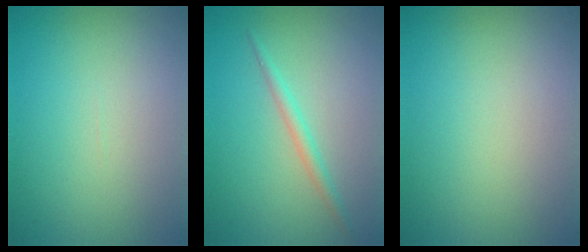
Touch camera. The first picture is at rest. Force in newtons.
{"total": 1.4, "press": 1.4, "slide": 0.1}
{"total": 0.0}